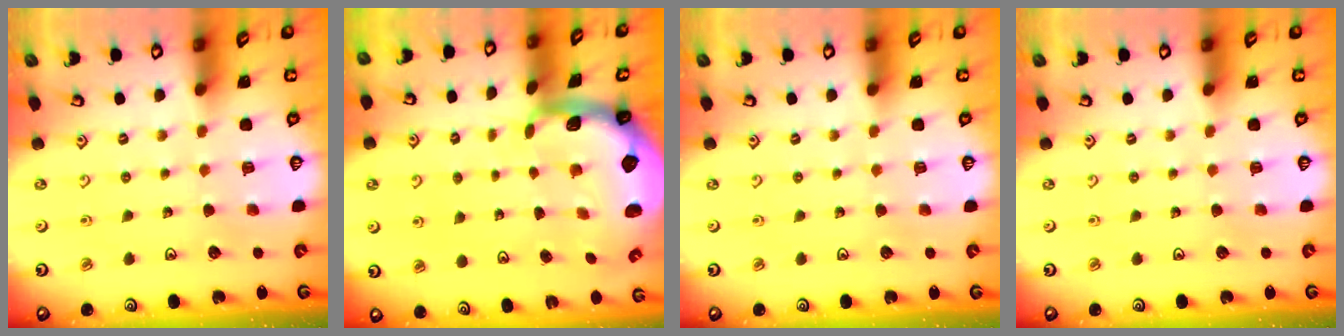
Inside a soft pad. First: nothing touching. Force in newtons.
{"total": 2.9, "press": 2.9, "slide": 0.5}
{"total": 0.0}
{"total": 0.0}